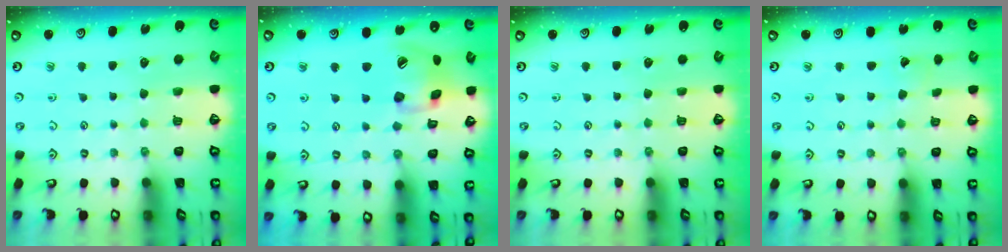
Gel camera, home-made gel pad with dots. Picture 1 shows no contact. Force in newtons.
{"total": 16.3, "press": 16.1, "slide": 2.5}
{"total": 0.0}
{"total": 1.4, "press": 1.4, "slide": 0.0}